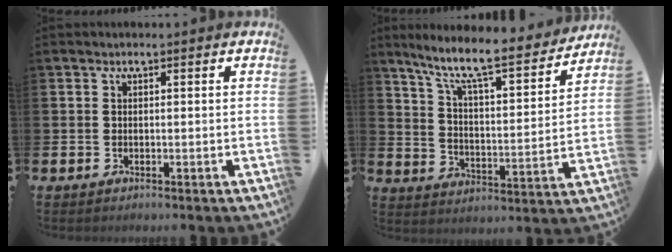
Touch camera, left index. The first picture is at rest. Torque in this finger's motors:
{"motor_torque": [0.93, -1.21, 0.63, 0.21]}